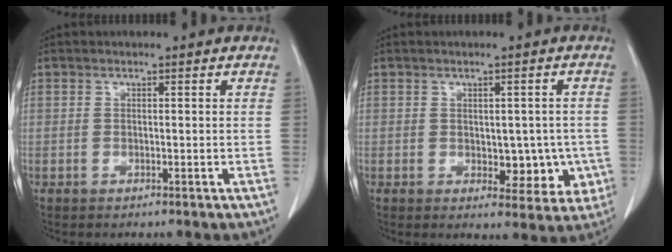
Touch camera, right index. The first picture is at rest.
{"total": 7.1, "force": [-0.9, 4.1, 5.7], "torque": [-0.049, 0.009, -0.001]}